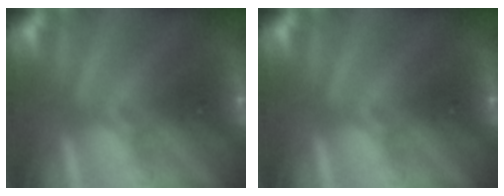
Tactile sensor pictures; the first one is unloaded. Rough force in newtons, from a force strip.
{"total": 0.0}